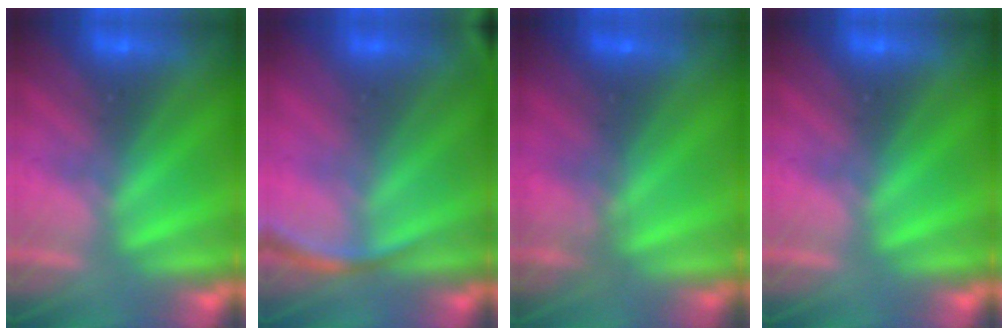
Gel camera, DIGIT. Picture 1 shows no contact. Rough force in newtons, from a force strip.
{"total": 2.7}
{"total": 10.7}
{"total": 0.0}